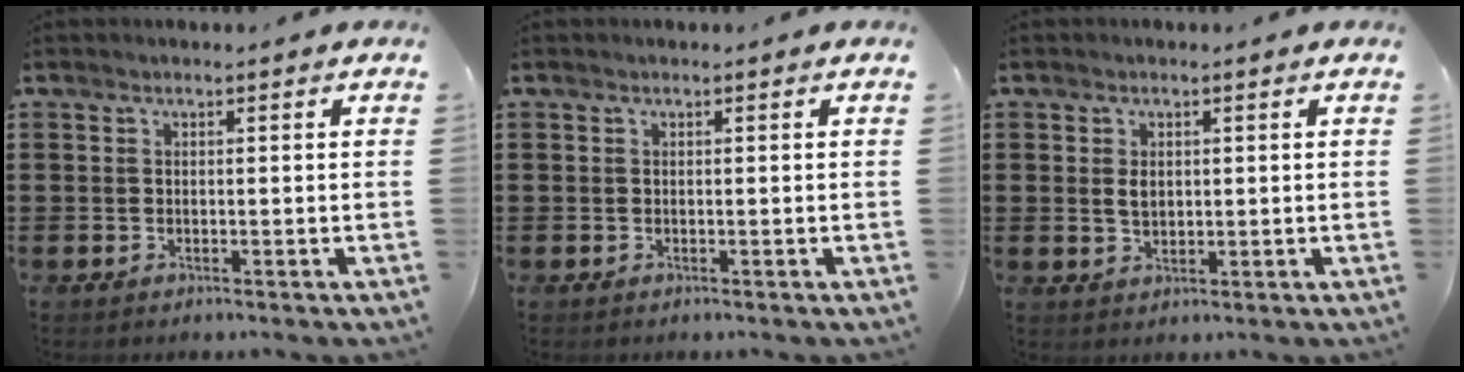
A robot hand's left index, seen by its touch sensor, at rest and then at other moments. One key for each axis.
{"total": 0.0}
{"total": 2.2, "fx": 0.5, "fy": 1.4, "fz": 1.6, "tx": -0.036, "ty": 0.006, "tz": 0.009}